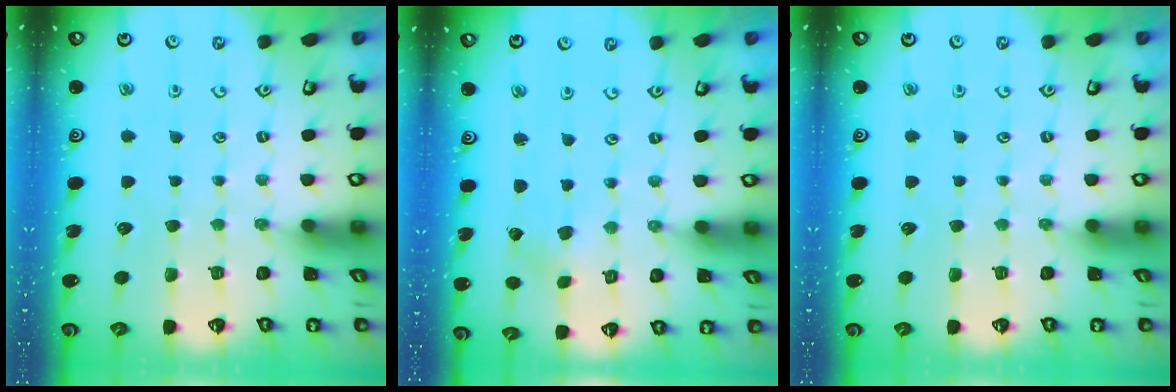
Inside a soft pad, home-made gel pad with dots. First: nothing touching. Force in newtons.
{"total": 0.0}
{"total": 0.0}